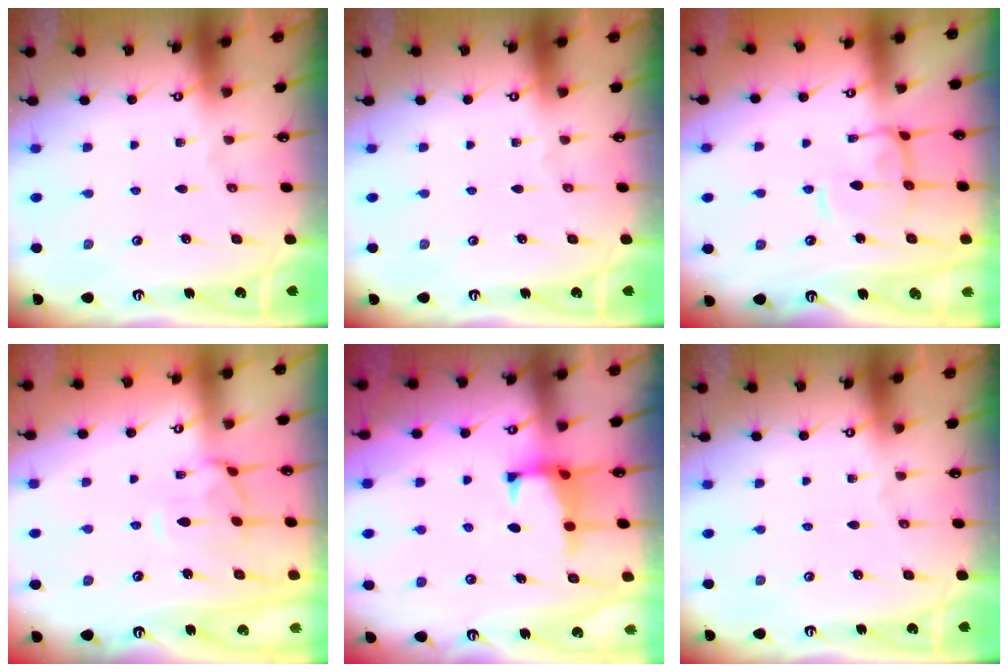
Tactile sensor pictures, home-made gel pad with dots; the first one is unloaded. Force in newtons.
{"total": 0.0}
{"total": 4.2, "press": 4.1, "slide": 0.8}
{"total": 1.3, "press": 0.8, "slide": 1.1}
{"total": 1.6, "press": 1.5, "slide": 0.6}
{"total": 0.0}